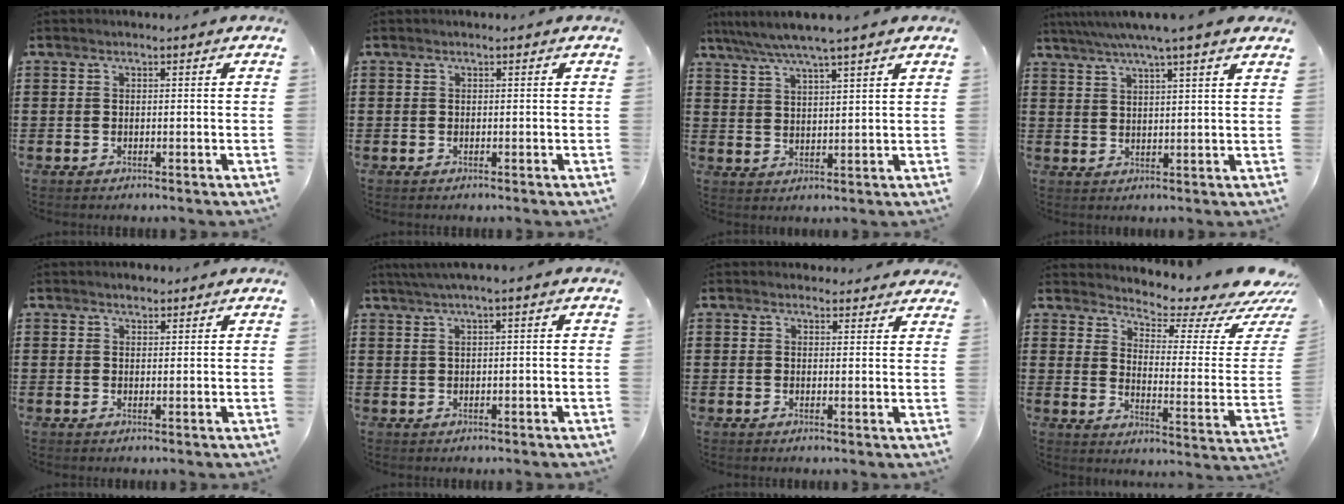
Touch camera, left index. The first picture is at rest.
{"total": 0.0}
{"total": 4.7, "force": [3.9, -0.4, 2.5], "torque": [-0.061, -0.015, 0.067]}
{"total": 5.1, "force": [4.0, -0.7, 3.1], "torque": [-0.071, -0.012, 0.068]}
{"total": 1.3, "force": [1.2, 0.5, 0.3], "torque": [0.002, -0.001, 0.021]}
{"total": 1.8, "force": [0.4, -0.1, 1.8], "torque": [-0.030, -0.001, 0.006]}
{"total": 2.0, "force": [1.9, 0.7, 0.1], "torque": [0.001, -0.001, 0.036]}
{"total": 4.6, "force": [4.1, 0.7, 2.1], "torque": [-0.051, -0.048, 0.062]}